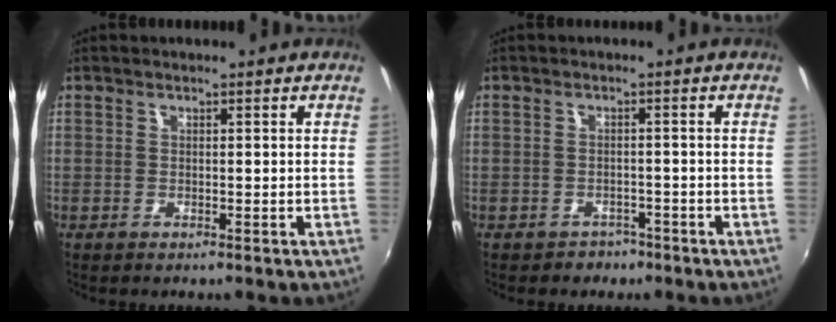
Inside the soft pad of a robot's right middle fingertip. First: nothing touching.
{"total": 3.1, "force": [-2.1, 2.3, 0.2], "torque": [-0.013, 0.001, -0.027]}